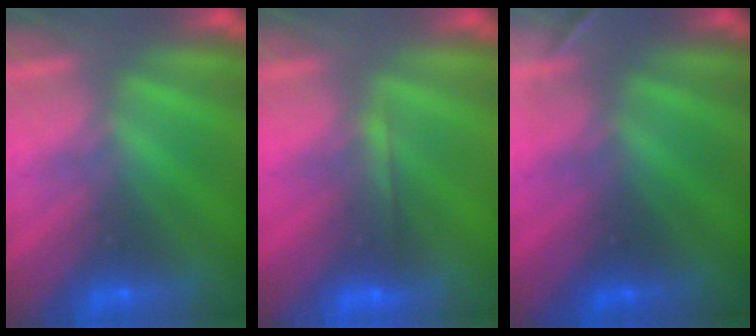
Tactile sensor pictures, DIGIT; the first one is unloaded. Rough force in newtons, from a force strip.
{"total": 1.8}
{"total": 1.7}